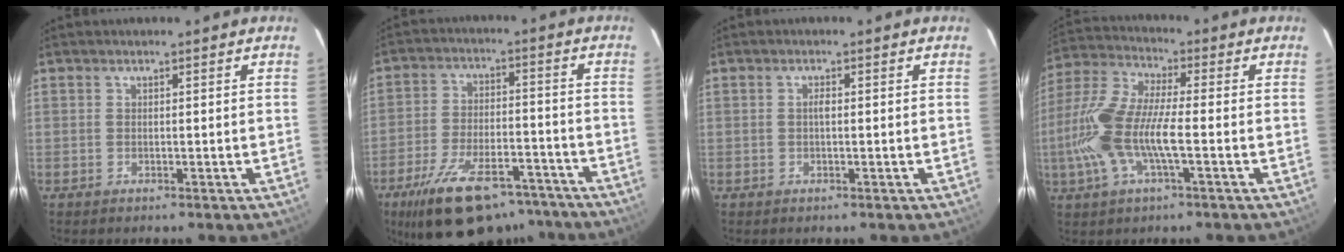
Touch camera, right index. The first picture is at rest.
{"total": 20.4, "force": [-15.1, 8.4, 10.8], "torque": [-0.209, -0.013, -0.222]}
{"total": 1.0, "force": [0.0, 0.4, 1.0], "torque": [-0.018, 0.004, -0.002]}
{"total": 14.3, "force": [-2.9, 4.0, 13.4], "torque": [-0.290, 0.001, -0.060]}